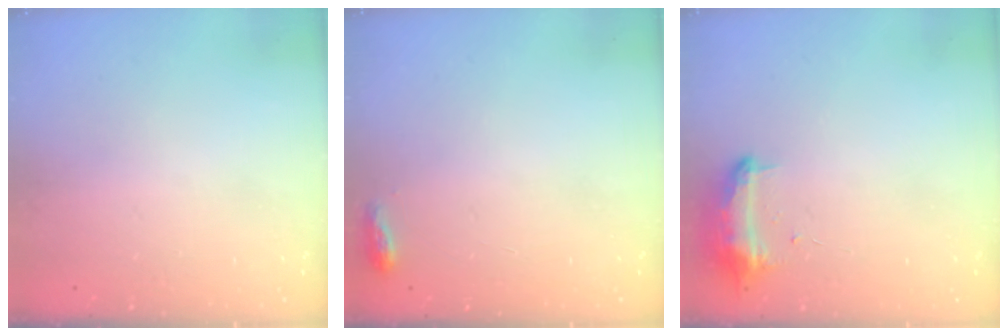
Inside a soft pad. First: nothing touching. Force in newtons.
{"total": 3.7, "press": 3.6, "slide": 1.2}
{"total": 8.7, "press": 8.7, "slide": 0.3}